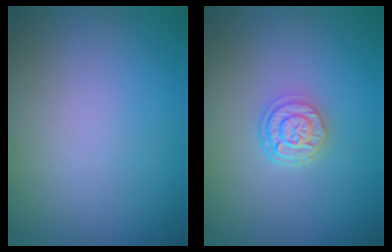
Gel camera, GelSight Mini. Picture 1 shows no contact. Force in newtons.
{"total": 2.6, "press": 2.1, "slide": 1.5}